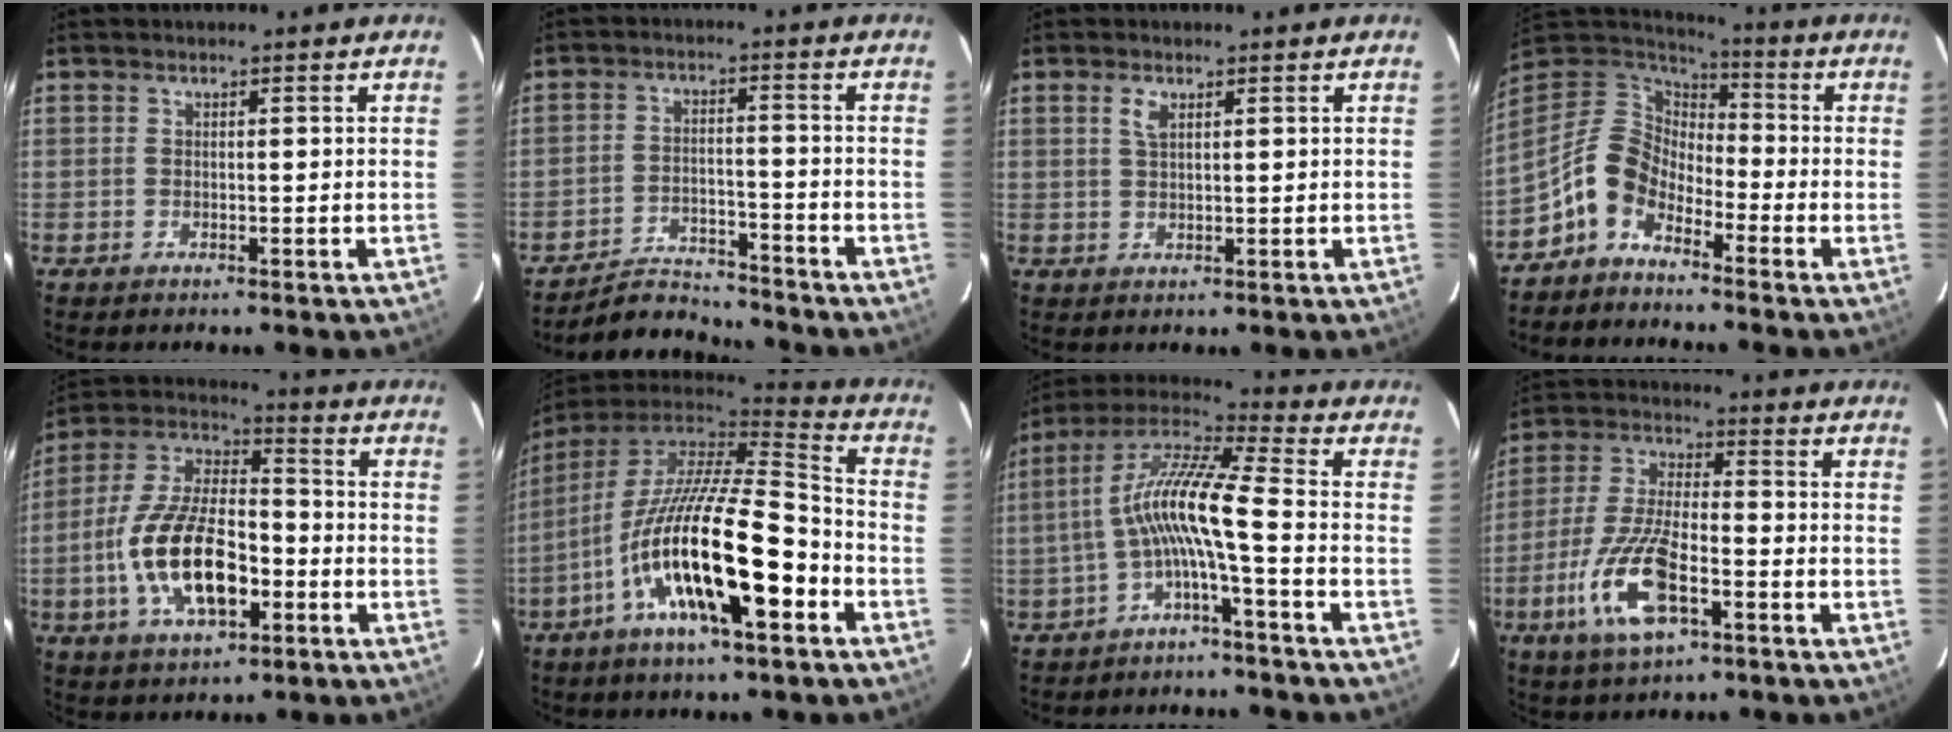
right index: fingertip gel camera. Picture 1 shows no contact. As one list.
[{"total": 8.0, "force": [-7.8, 1.7, 0.5], "torque": [-0.034, 0.010, -0.127]}, {"total": 2.2, "force": [1.1, 1.0, 1.6], "torque": [-0.031, 0.003, 0.020]}, {"total": 10.4, "force": [-6.4, 6.4, 5.1], "torque": [-0.105, 0.024, -0.139]}, {"total": 17.8, "force": [-5.2, 8.3, 14.9], "torque": [-0.305, 0.003, -0.090]}, {"total": 22.3, "force": [-8.9, 5.5, 19.7], "torque": [-0.342, -0.036, -0.161]}, {"total": 10.9, "force": [-3.1, 0.5, 10.5], "torque": [-0.219, 0.020, -0.063]}, {"total": 14.1, "force": [-6.0, 5.1, 11.7], "torque": [-0.255, -0.011, -0.115]}]